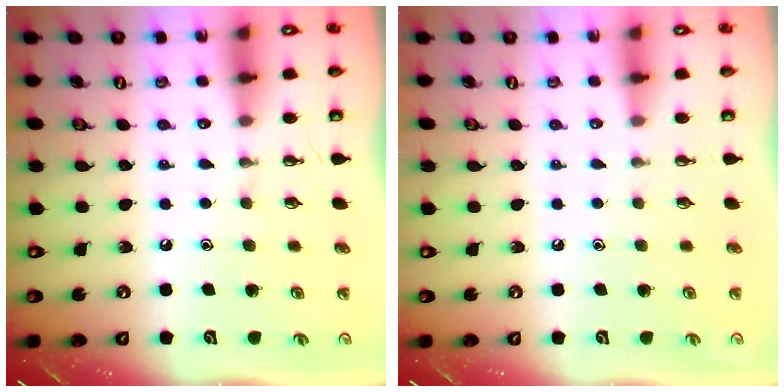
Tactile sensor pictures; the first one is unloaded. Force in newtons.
{"total": 0.0}